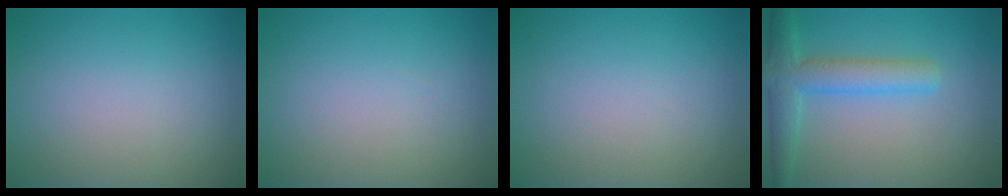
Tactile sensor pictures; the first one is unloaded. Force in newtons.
{"total": 0.0}
{"total": 0.0}
{"total": 4.6, "press": 4.6, "slide": 0.2}